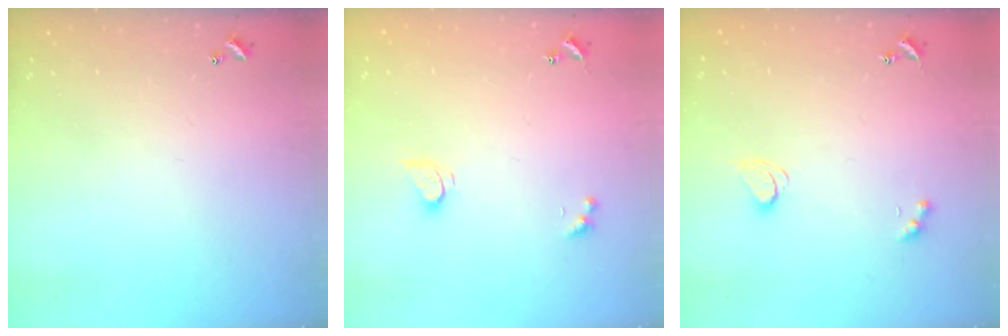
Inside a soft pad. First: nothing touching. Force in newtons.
{"total": 2.6, "press": 2.6, "slide": 0.2}
{"total": 2.4, "press": 2.3, "slide": 0.6}